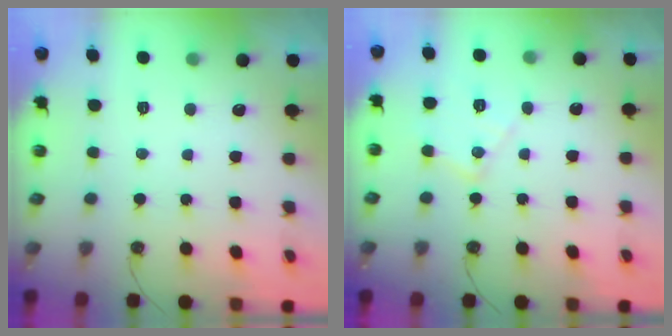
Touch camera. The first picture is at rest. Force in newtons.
{"total": 9.5, "press": 9.5, "slide": 0.6}